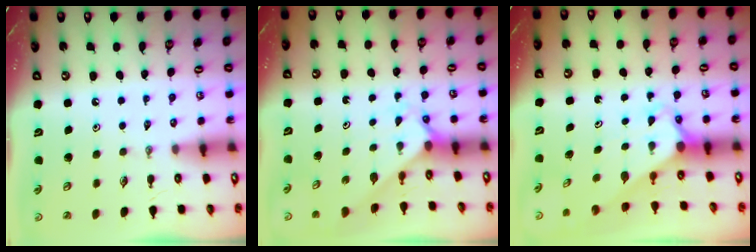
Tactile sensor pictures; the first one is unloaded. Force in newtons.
{"total": 1.9, "press": 1.9, "slide": 0.2}
{"total": 2.7, "press": 2.7, "slide": 0.2}